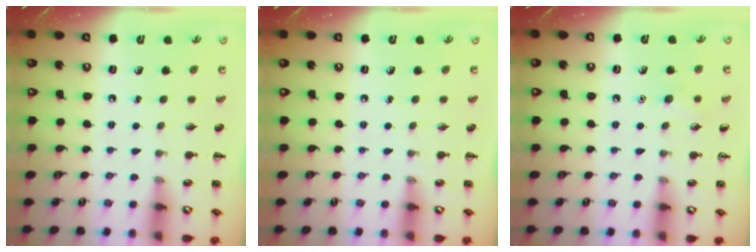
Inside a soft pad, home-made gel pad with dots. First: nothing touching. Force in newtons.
{"total": 0.0}
{"total": 5.2, "press": 5.0, "slide": 1.5}